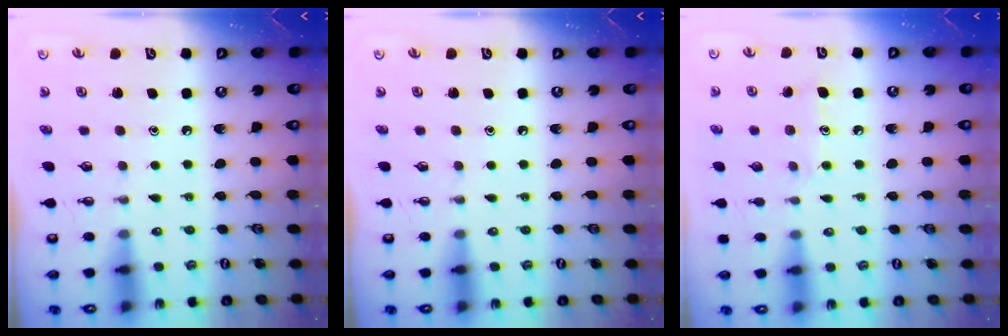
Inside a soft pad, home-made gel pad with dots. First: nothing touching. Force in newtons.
{"total": 0.0}
{"total": 6.1, "press": 6.1, "slide": 0.2}